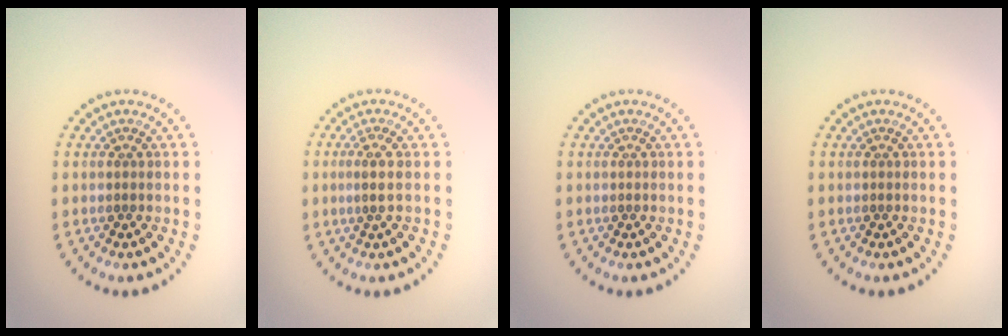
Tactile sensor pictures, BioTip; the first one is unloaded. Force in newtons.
{"total": 1.7, "press": 1.3, "slide": 1.1}
{"total": 0.0}
{"total": 0.0}